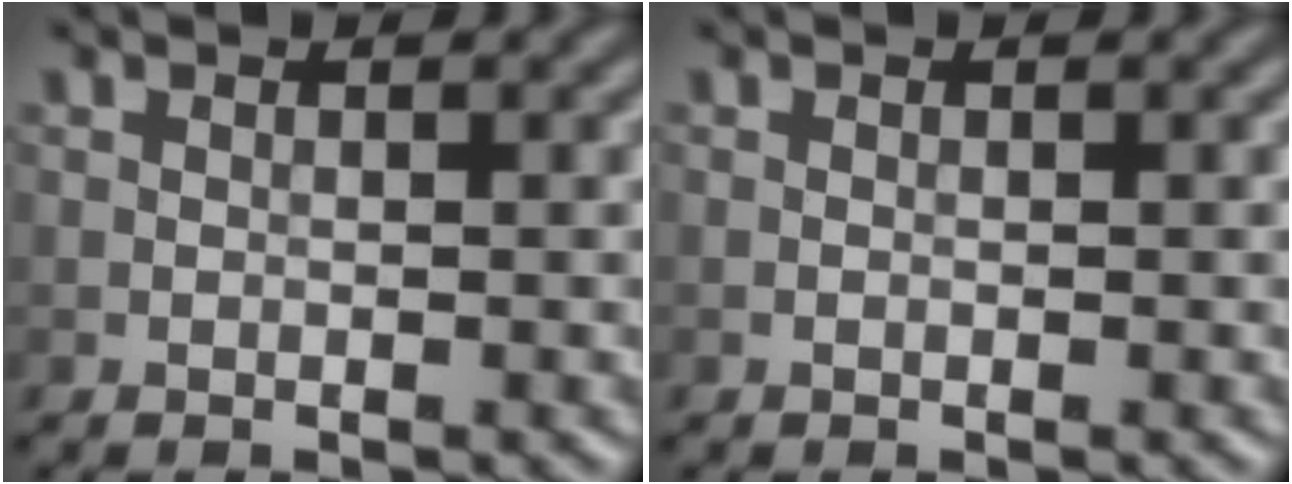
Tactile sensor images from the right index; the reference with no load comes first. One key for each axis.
{"total": 0.0}